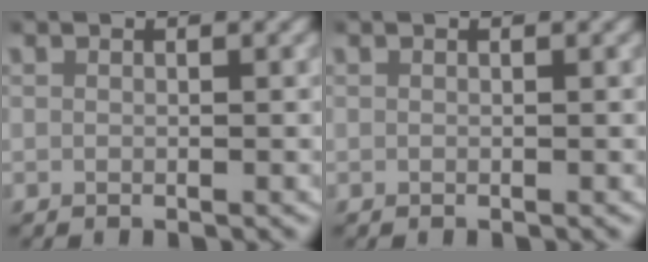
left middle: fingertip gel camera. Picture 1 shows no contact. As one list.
[{"total": 0.0}]